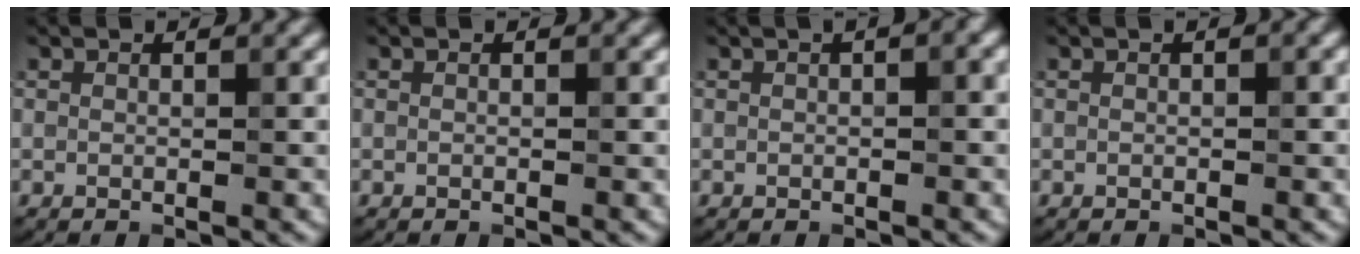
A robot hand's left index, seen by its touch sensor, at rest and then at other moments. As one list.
[{"total": 0.0}, {"total": 2.0, "force": [0.5, 0.6, 1.9], "torque": [-0.022, 0.005, 0.003]}, {"total": 0.7, "force": [-0.1, 0.1, 0.7], "torque": [-0.012, 0.000, -0.003]}]